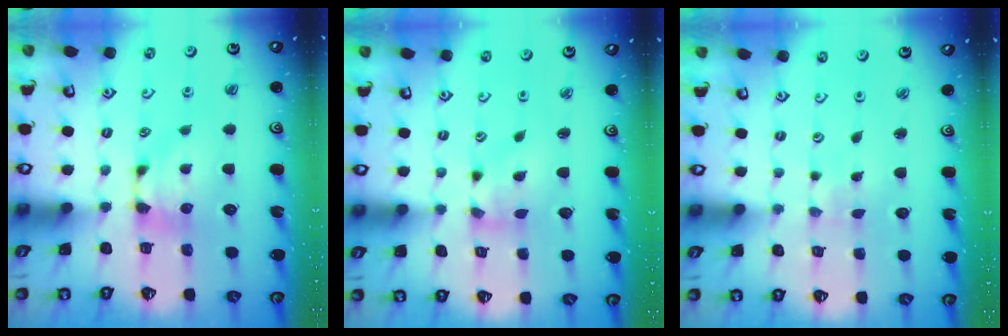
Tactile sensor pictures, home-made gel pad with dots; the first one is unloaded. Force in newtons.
{"total": 1.4, "press": 0.8, "slide": 1.2}
{"total": 6.7, "press": 6.7, "slide": 0.4}